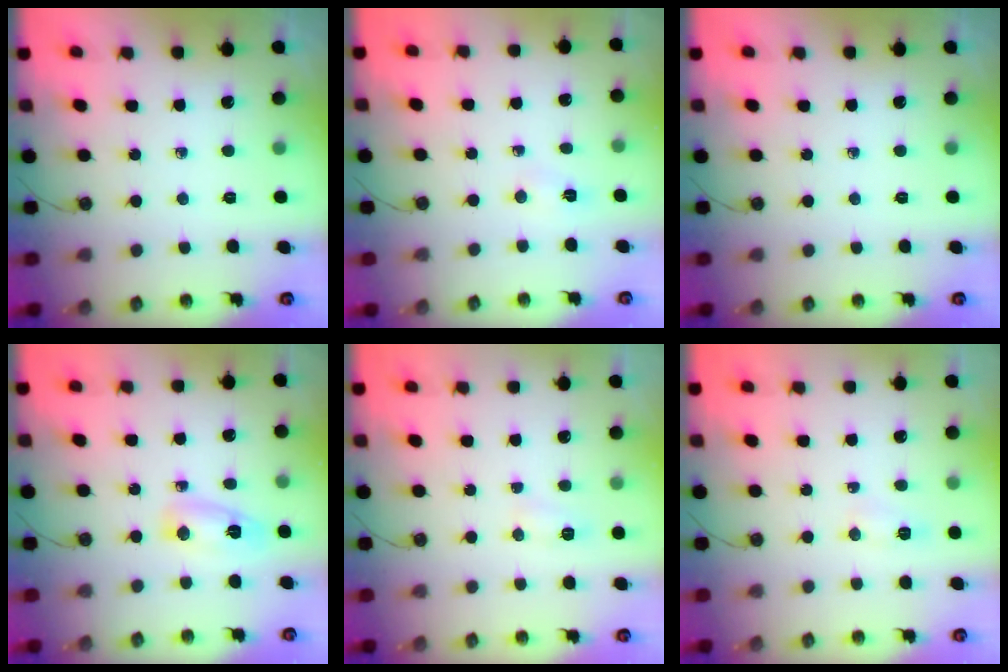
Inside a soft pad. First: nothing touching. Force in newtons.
{"total": 2.9, "press": 1.4, "slide": 2.6}
{"total": 0.0}
{"total": 5.5, "press": 5.2, "slide": 1.5}
{"total": 5.7, "press": 5.7, "slide": 0.6}
{"total": 6.3, "press": 6.2, "slide": 1.1}